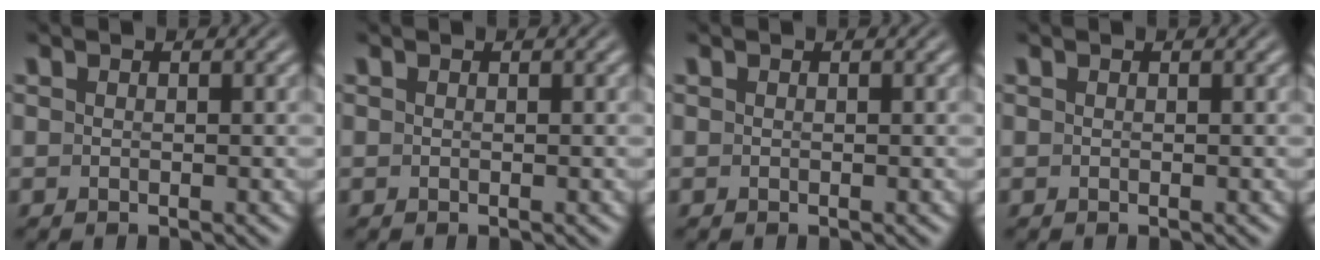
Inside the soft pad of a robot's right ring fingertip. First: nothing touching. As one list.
[{"total": 0.0}, {"total": 0.0}, {"total": 0.0}]